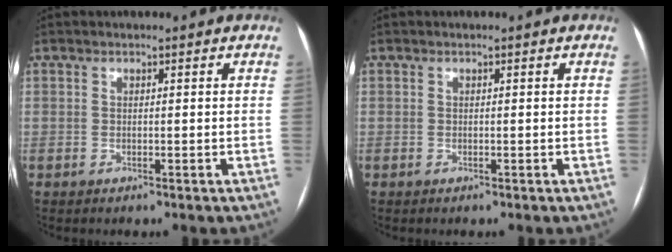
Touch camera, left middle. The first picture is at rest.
{"total": 0.0}